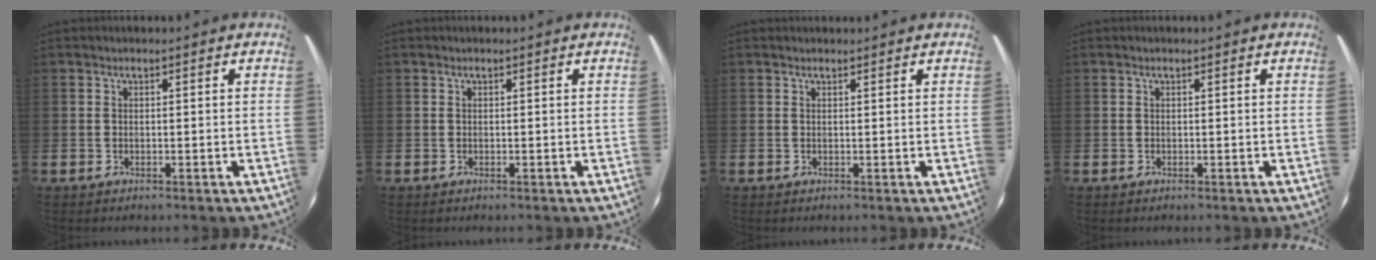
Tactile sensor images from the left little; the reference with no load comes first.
{"total": 0.0}
{"total": 0.5, "force": [0.5, 0.1, 0.0], "torque": [0.008, -0.001, 0.008]}
{"total": 0.0}